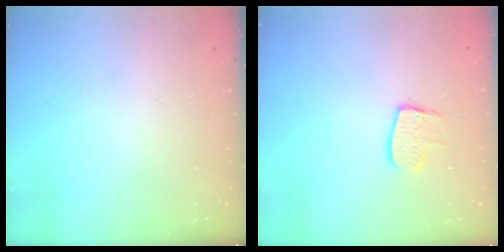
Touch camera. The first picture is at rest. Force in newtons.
{"total": 8.0, "press": 8.0, "slide": 0.5}